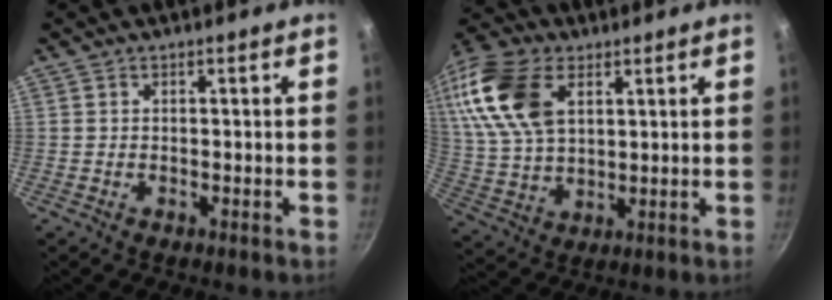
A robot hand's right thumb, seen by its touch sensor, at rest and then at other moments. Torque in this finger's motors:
{"motor_torque": [0.19, 4.05, 0.98, -0.27, 0.31]}